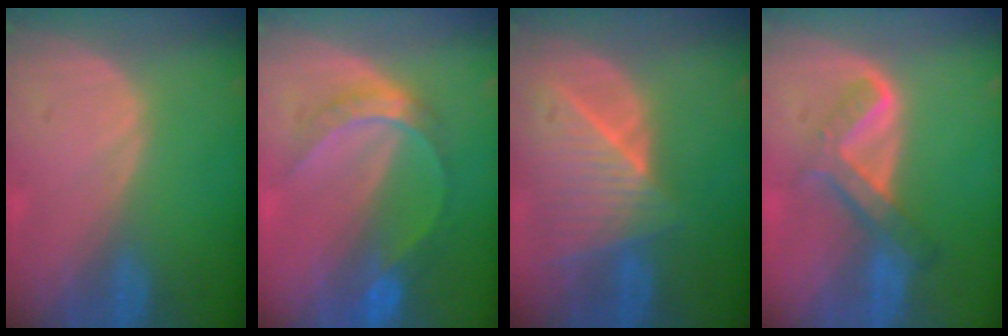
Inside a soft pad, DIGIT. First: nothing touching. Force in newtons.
{"total": 6.7, "press": 5.7, "slide": 3.4}
{"total": 8.8, "press": 7.9, "slide": 3.9}
{"total": 6.5, "press": 5.5, "slide": 3.3}